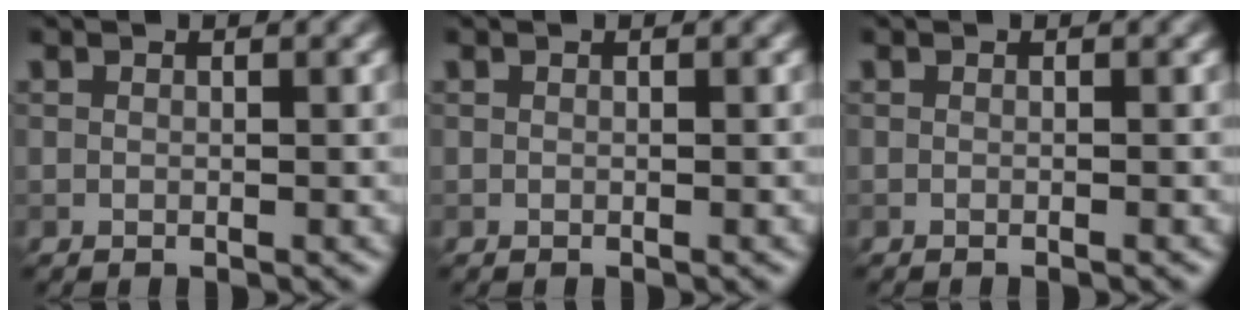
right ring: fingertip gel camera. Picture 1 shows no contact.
{"total": 0.0}
{"total": 0.6, "force": [-0.2, 0.2, 0.5], "torque": [-0.002, -0.004, -0.009]}